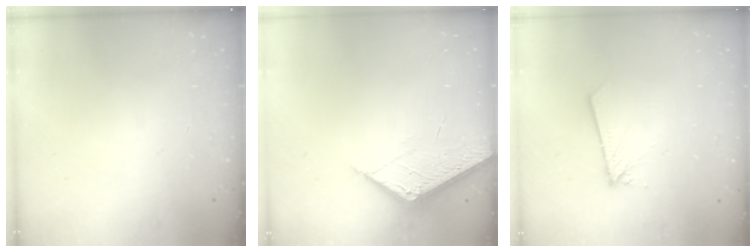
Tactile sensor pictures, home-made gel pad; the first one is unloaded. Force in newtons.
{"total": 6.0, "press": 6.0, "slide": 0.6}
{"total": 1.9, "press": 1.9, "slide": 0.1}